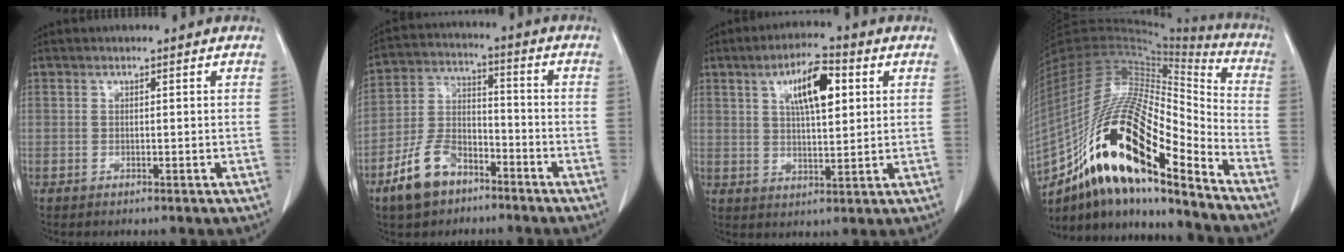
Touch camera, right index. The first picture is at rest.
{"total": 10.2, "force": [-6.6, 5.5, 5.5], "torque": [-0.127, 0.005, -0.123]}
{"total": 8.8, "force": [3.1, 2.6, 7.8], "torque": [-0.135, 0.012, 0.054]}
{"total": 26.5, "force": [-15.1, 6.3, 20.8], "torque": [-0.398, -0.012, -0.265]}